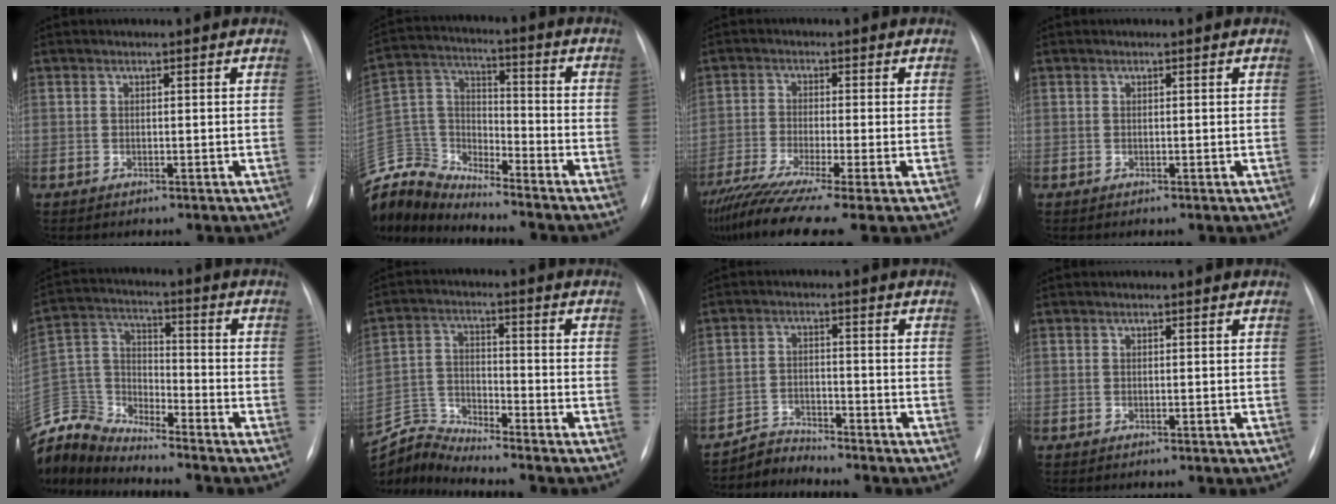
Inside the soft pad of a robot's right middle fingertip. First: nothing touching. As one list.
[{"total": 15.2, "force": [-14.8, 3.0, 1.9], "torque": [-0.061, 0.051, -0.281]}, {"total": 11.8, "force": [-8.7, -0.4, 7.9], "torque": [-0.145, -0.033, -0.145]}, {"total": 0.0}, {"total": 13.1, "force": [-13.0, 1.4, 1.2], "torque": [-0.044, 0.043, -0.257]}, {"total": 7.4, "force": [-7.2, -1.7, -1.0], "torque": [0.003, 0.006, -0.139]}, {"total": 3.8, "force": [-3.6, -0.3, -1.3], "torque": [0.025, -0.010, -0.066]}, {"total": 0.0}]